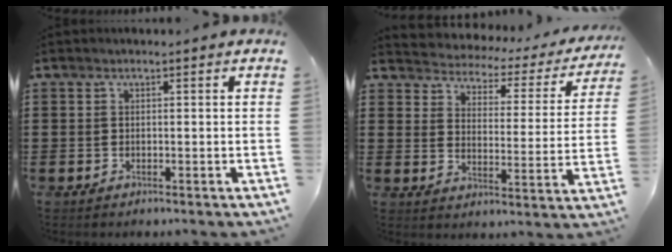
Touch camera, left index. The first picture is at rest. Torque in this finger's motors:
{"motor_torque": [1.08, -1.06, 0.07, -0.07]}